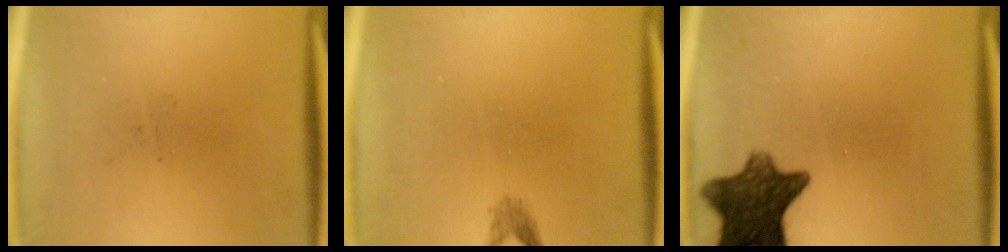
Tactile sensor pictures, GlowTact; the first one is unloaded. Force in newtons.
{"total": 1.2}
{"total": 10.8}